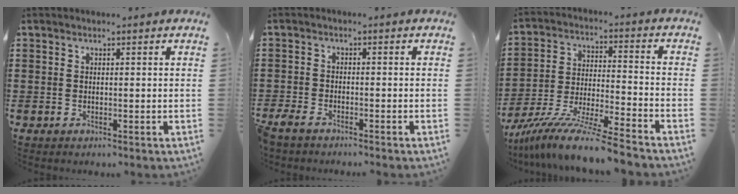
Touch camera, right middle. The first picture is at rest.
{"total": 2.1, "force": [-2.0, 0.4, 0.6], "torque": [-0.036, -0.006, -0.049]}
{"total": 11.0, "force": [-9.8, -0.3, 5.0], "torque": [-0.094, 0.009, -0.194]}